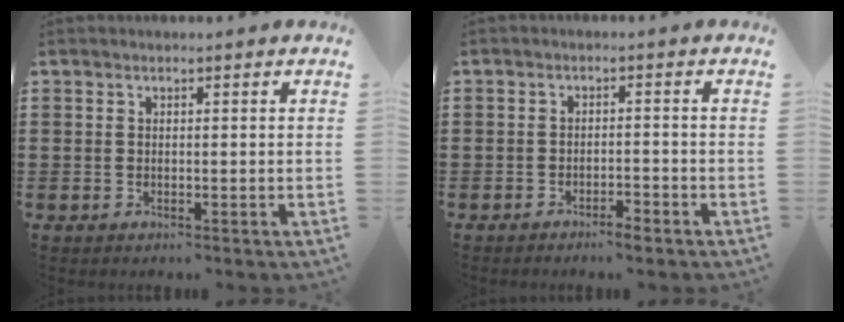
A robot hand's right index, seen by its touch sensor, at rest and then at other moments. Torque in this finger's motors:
{"motor_torque": [-0.16, 0.07, -0.70, -0.21]}